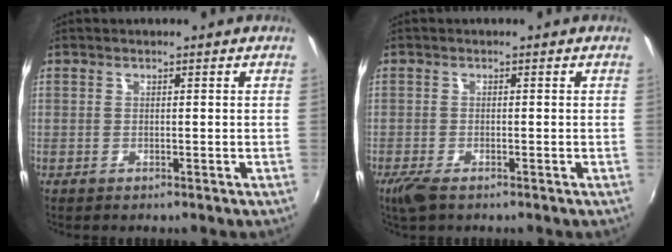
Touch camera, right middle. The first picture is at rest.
{"total": 3.4, "force": [-2.3, 1.1, 2.2], "torque": [-0.054, -0.012, -0.046]}